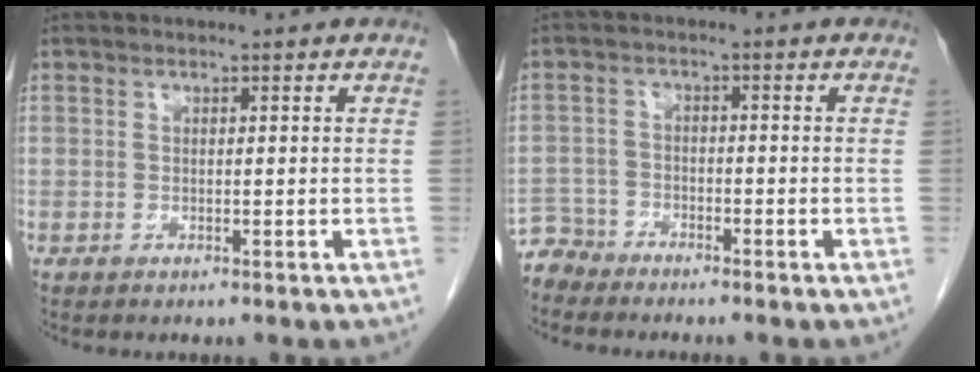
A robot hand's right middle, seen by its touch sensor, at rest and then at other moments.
{"total": 3.8, "force": [-3.5, 0.8, -1.1], "torque": [0.020, -0.007, -0.070]}